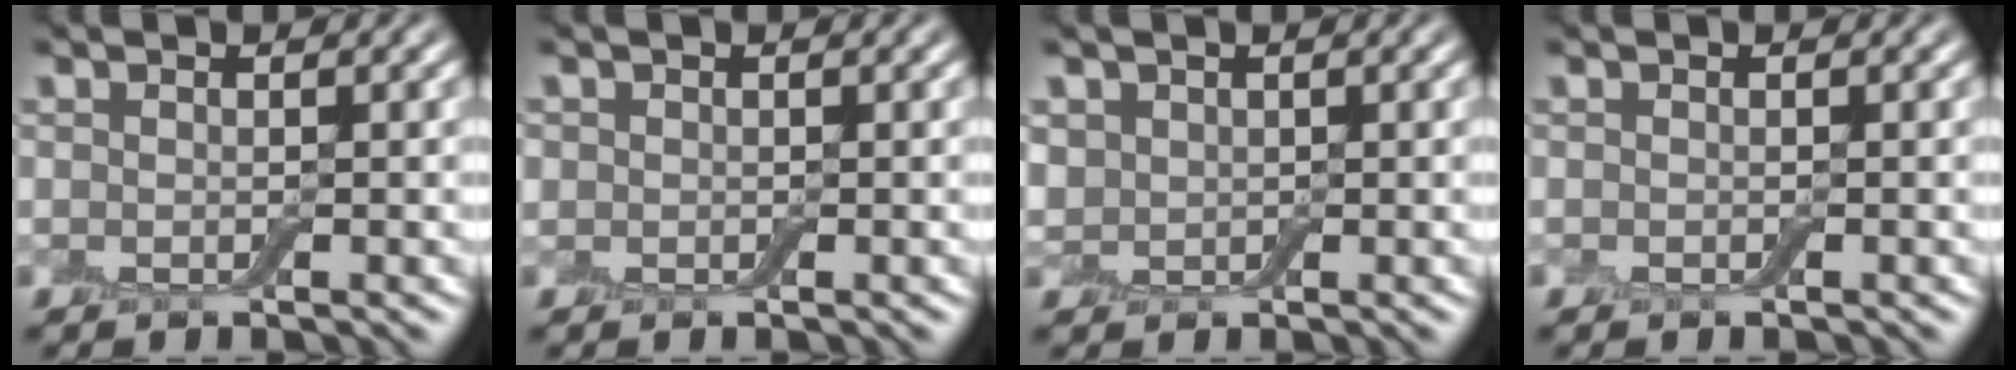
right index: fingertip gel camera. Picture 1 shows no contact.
{"total": 0.6, "force": [-0.1, 0.6, 0.0], "torque": [0.004, -0.002, -0.003]}
{"total": 1.8, "force": [0.6, 1.6, 0.6], "torque": [-0.015, -0.002, 0.011]}
{"total": 0.0}